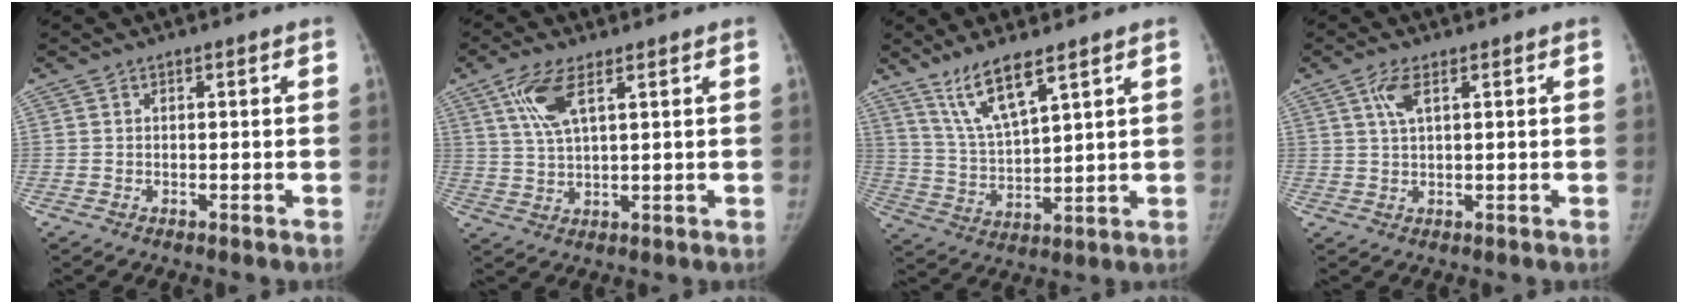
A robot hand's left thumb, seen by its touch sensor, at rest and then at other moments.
{"total": 6.8, "force": [3.2, 2.1, 5.6], "torque": [-0.126, -0.006, 0.067]}
{"total": 9.3, "force": [6.4, 1.7, 6.6], "torque": [-0.126, -0.037, 0.138]}
{"total": 3.3, "force": [1.4, 1.1, 2.8], "torque": [-0.065, 0.004, 0.031]}